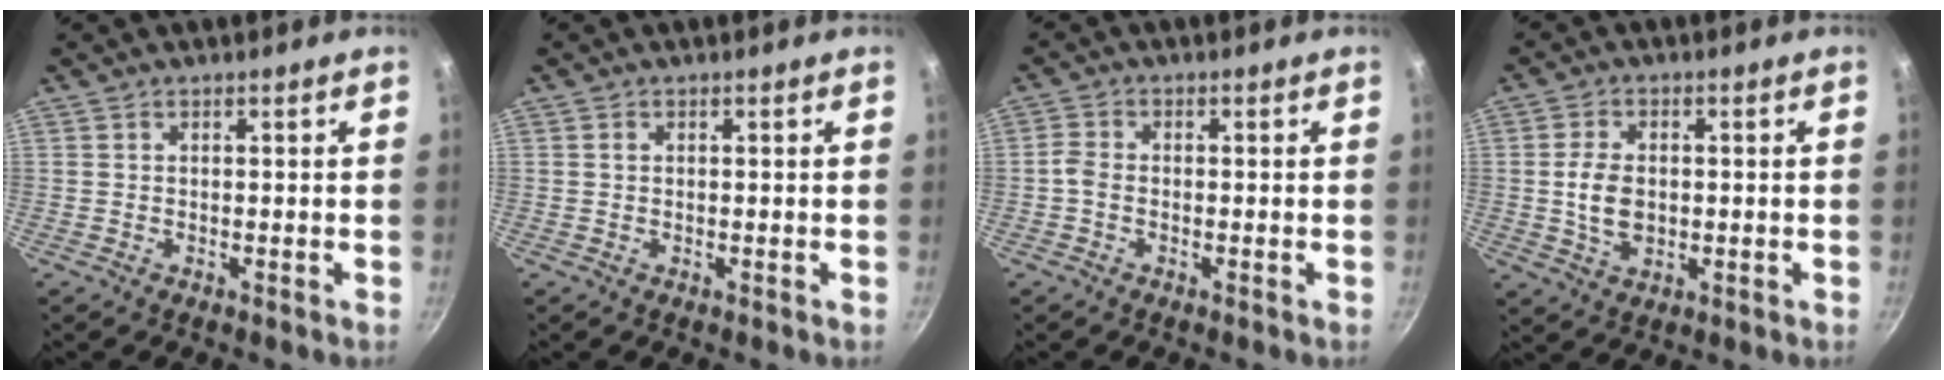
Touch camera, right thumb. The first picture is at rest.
{"total": 0.6, "force": [0.1, 0.5, 0.3], "torque": [-0.005, 0.004, 0.003]}
{"total": 2.3, "force": [-0.7, 1.7, 1.4], "torque": [-0.034, 0.010, -0.021]}
{"total": 6.7, "force": [-0.1, 4.4, 5.0], "torque": [-0.087, 0.001, -0.002]}